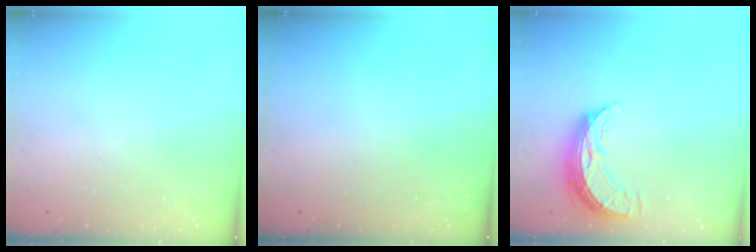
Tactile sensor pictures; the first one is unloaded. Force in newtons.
{"total": 0.0}
{"total": 9.0, "press": 9.0, "slide": 0.9}